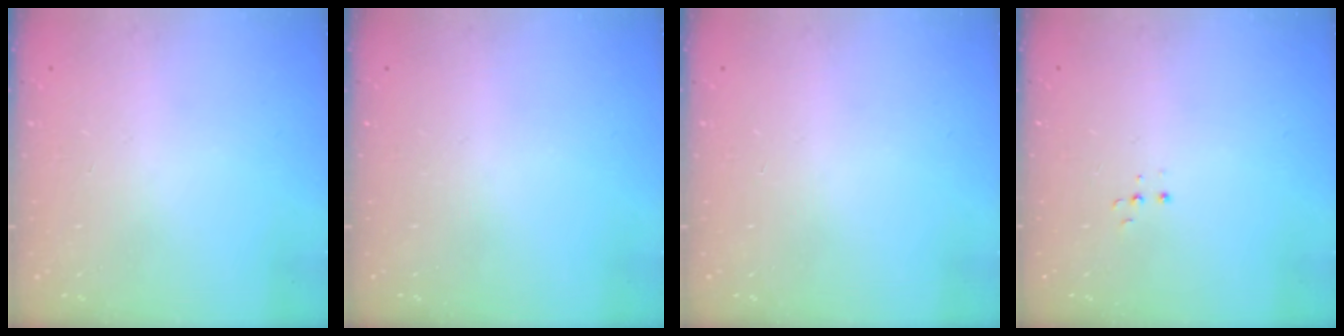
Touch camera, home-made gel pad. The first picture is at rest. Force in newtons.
{"total": 0.0}
{"total": 0.0}
{"total": 3.5, "press": 3.4, "slide": 0.8}